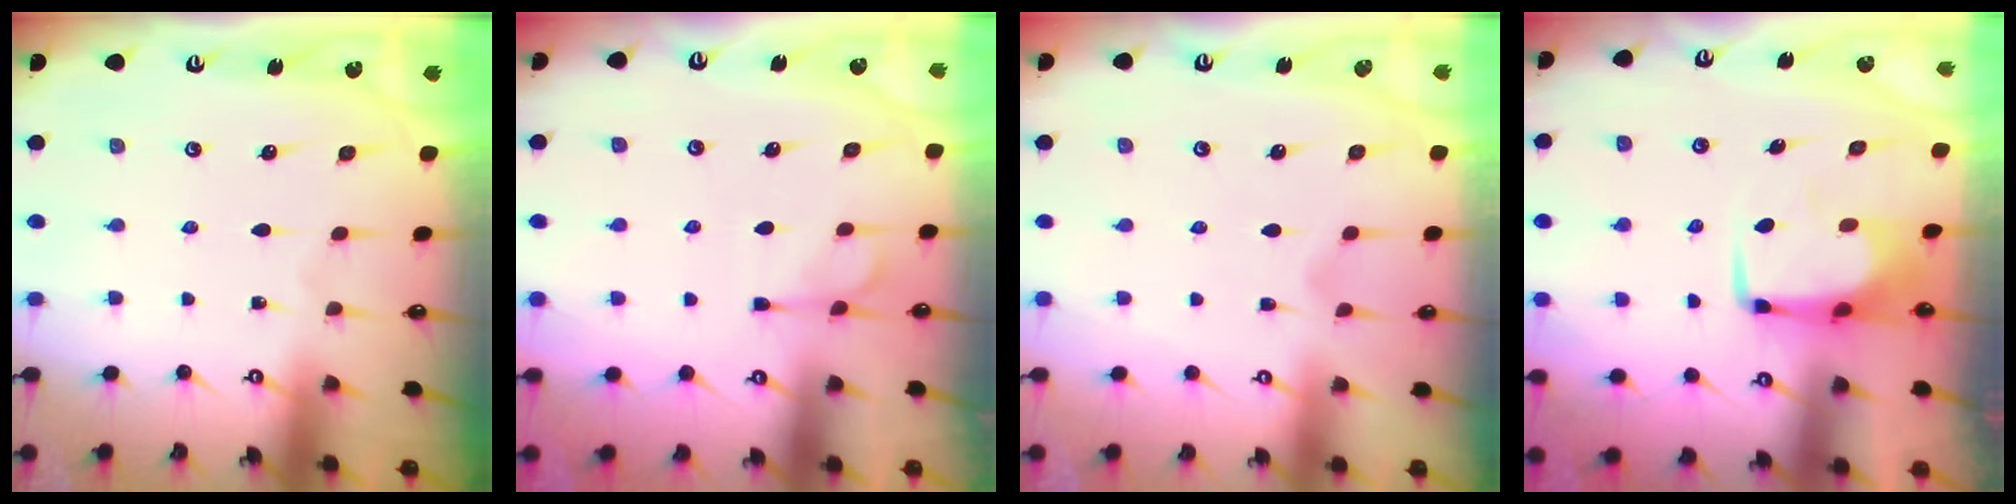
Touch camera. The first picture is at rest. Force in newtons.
{"total": 2.0, "press": 1.4, "slide": 1.3}
{"total": 1.2, "press": 0.3, "slide": 1.1}
{"total": 0.0}